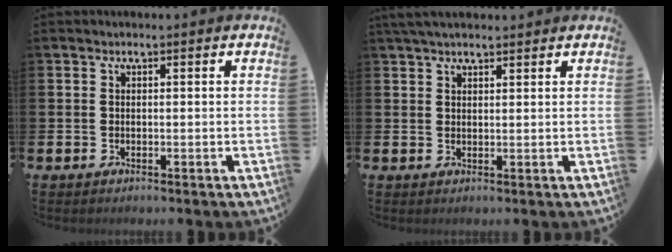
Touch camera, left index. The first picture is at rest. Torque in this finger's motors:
{"motor_torque": [0.99, -1.15, 0.25, 0.15]}